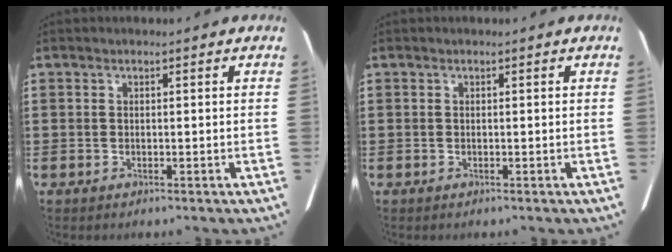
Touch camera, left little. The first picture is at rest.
{"total": 0.0}